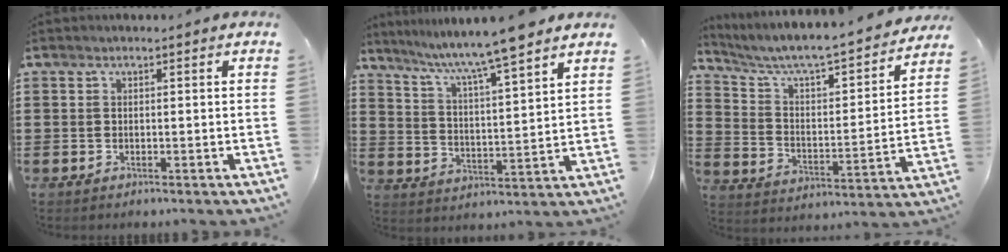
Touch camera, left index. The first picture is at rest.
{"total": 7.6, "force": [6.6, -0.7, 3.7], "torque": [-0.095, -0.041, 0.108]}
{"total": 5.1, "force": [4.5, 0.4, 2.4], "torque": [-0.070, -0.045, 0.067]}